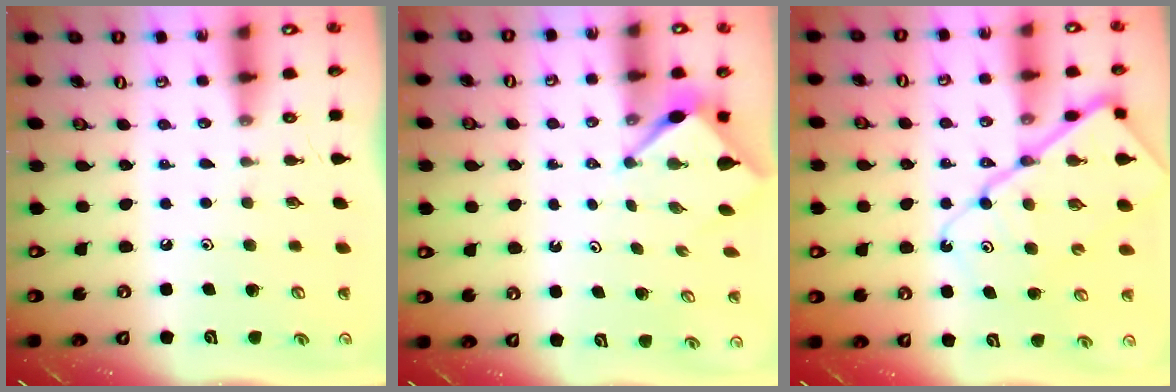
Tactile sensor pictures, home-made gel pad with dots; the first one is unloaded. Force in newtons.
{"total": 2.9, "press": 2.9, "slide": 0.3}
{"total": 16.1, "press": 16.0, "slide": 1.7}